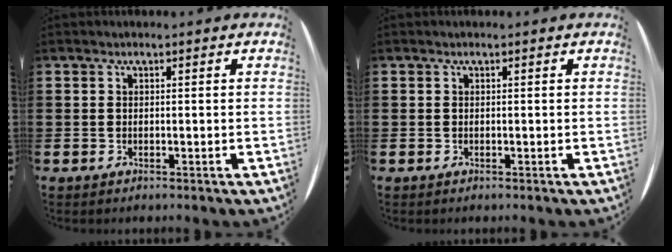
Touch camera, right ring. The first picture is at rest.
{"total": 0.0}